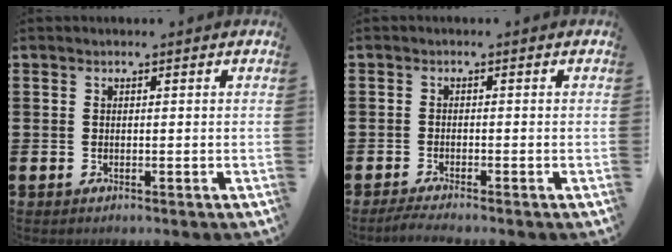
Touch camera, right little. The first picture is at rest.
{"total": 1.5, "force": [-1.3, -0.1, 0.8], "torque": [-0.013, 0.001, -0.024]}